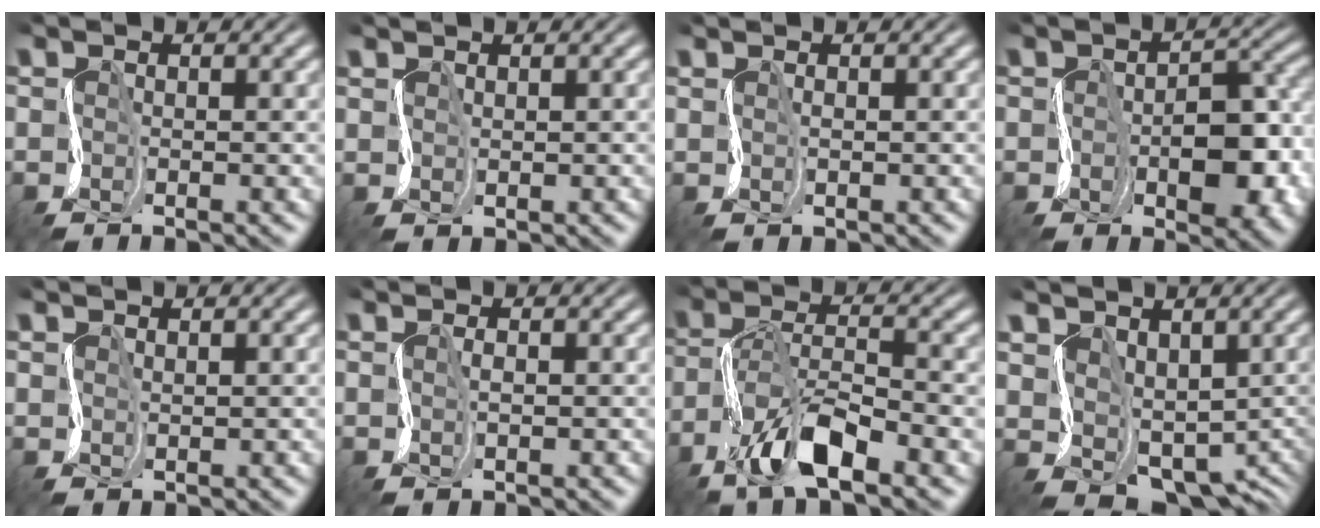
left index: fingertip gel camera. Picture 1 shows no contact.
{"total": 1.0, "force": [0.9, 0.1, -0.5], "torque": [0.007, 0.002, 0.019]}
{"total": 0.6, "force": [0.5, -0.1, -0.3], "torque": [0.004, 0.003, 0.011]}
{"total": 7.5, "force": [-1.9, 3.9, 6.1], "torque": [-0.083, 0.006, -0.029]}
{"total": 1.2, "force": [1.0, 0.1, -0.6], "torque": [0.008, 0.004, 0.022]}
{"total": 0.7, "force": [0.7, -0.1, -0.1], "torque": [0.000, 0.004, 0.014]}
{"total": 7.4, "force": [-4.3, 2.6, 5.4], "torque": [-0.099, 0.010, -0.082]}
{"total": 5.8, "force": [1.3, 4.4, 3.6], "torque": [-0.062, -0.021, 0.035]}